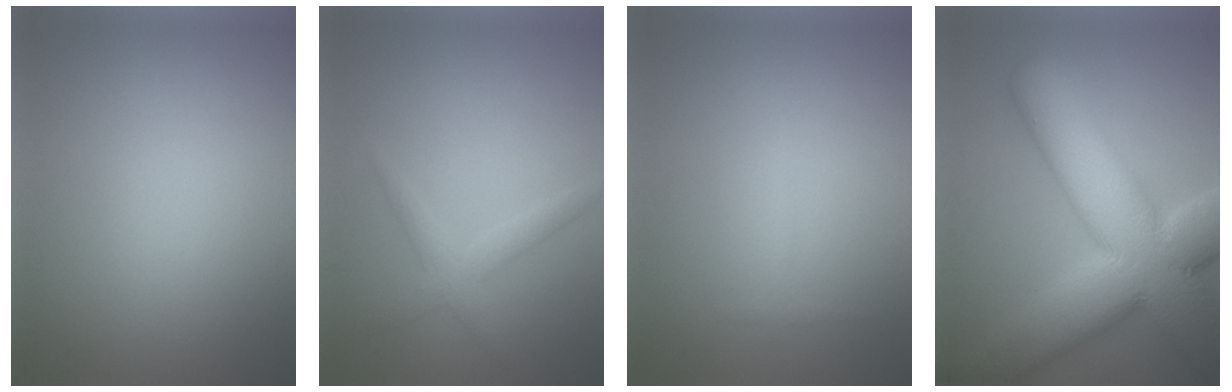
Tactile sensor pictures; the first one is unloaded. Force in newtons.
{"total": 2.1, "press": 2.1, "slide": 0.1}
{"total": 0.7, "press": 0.7, "slide": 0.1}
{"total": 15.8, "press": 15.7, "slide": 0.9}